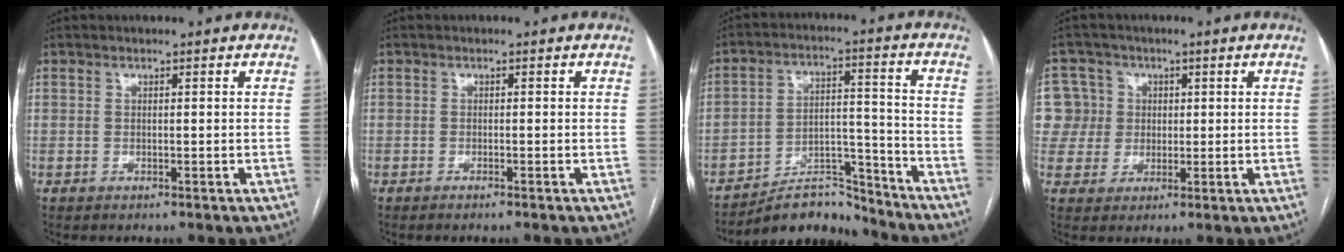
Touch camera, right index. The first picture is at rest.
{"total": 0.8, "force": [-0.6, -0.1, 0.5], "torque": [-0.011, -0.001, -0.011]}
{"total": 9.4, "force": [-9.0, 2.4, 0.9], "torque": [-0.003, 0.045, -0.154]}
{"total": 8.6, "force": [1.6, 8.4, 0.6], "torque": [-0.023, 0.036, 0.042]}